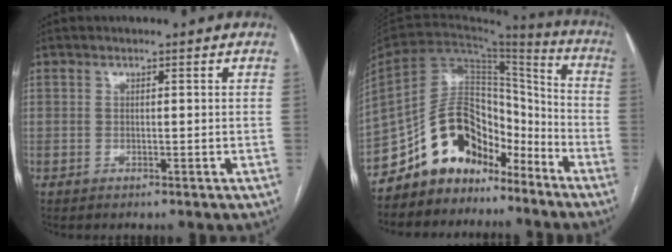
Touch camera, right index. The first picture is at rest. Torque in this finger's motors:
{"motor_torque": [0.50, -0.54, 0.18, 0.03]}